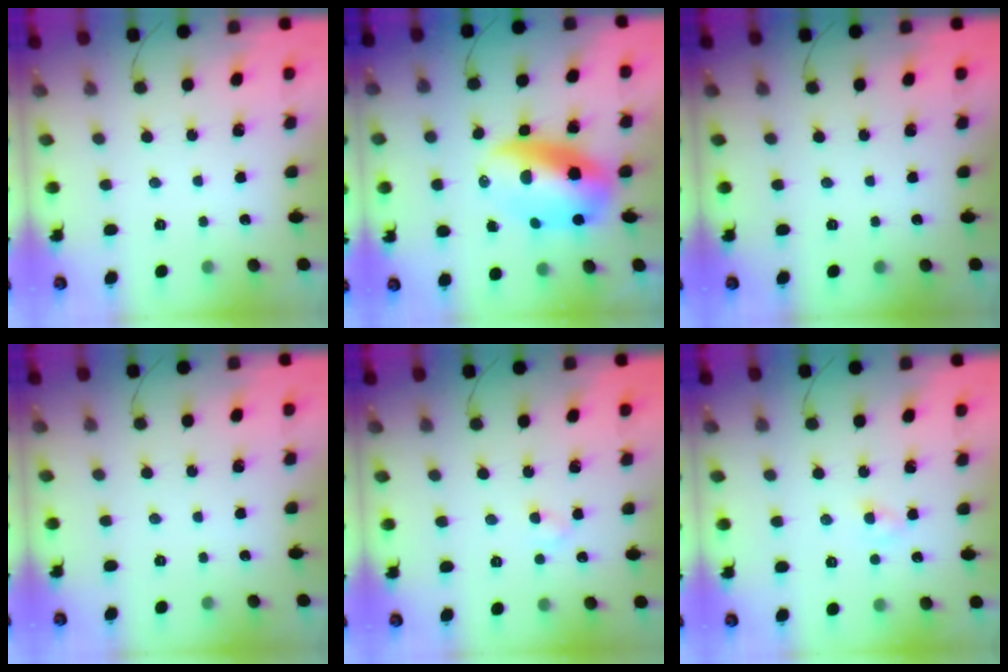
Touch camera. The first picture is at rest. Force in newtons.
{"total": 11.9, "press": 11.4, "slide": 3.3}
{"total": 0.0}
{"total": 0.0}
{"total": 2.6, "press": 2.4, "slide": 1.0}
{"total": 1.0, "press": 0.8, "slide": 0.6}